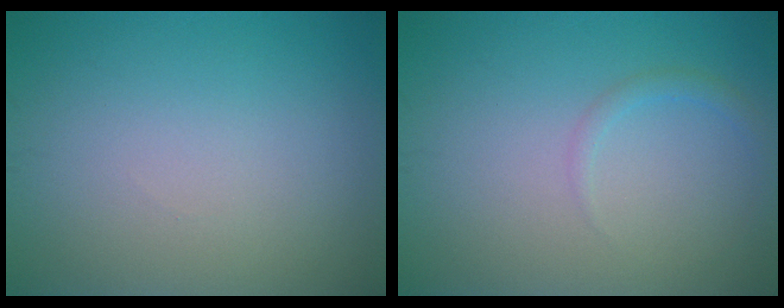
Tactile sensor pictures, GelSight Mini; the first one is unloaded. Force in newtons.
{"total": 1.0, "press": 1.0, "slide": 0.1}